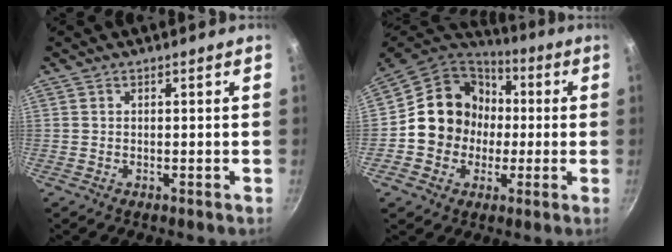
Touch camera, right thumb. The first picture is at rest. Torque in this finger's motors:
{"motor_torque": [1.34, 1.43, 0.33, -0.43, 0.12]}